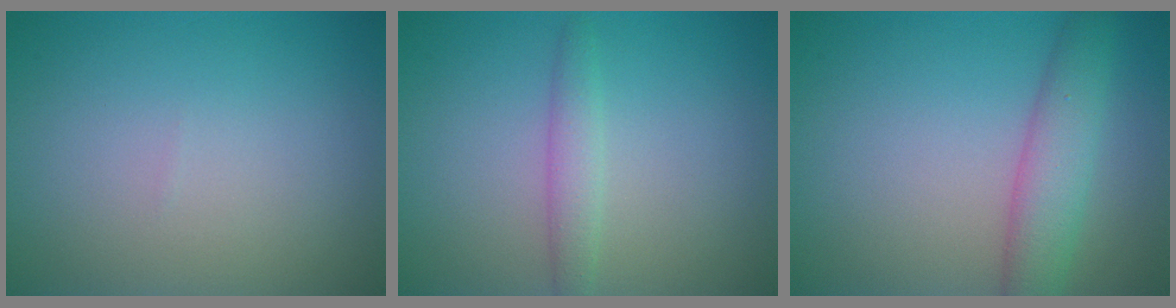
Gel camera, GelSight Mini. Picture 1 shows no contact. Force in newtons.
{"total": 1.9, "press": 1.9, "slide": 0.2}
{"total": 4.0, "press": 4.0, "slide": 0.2}